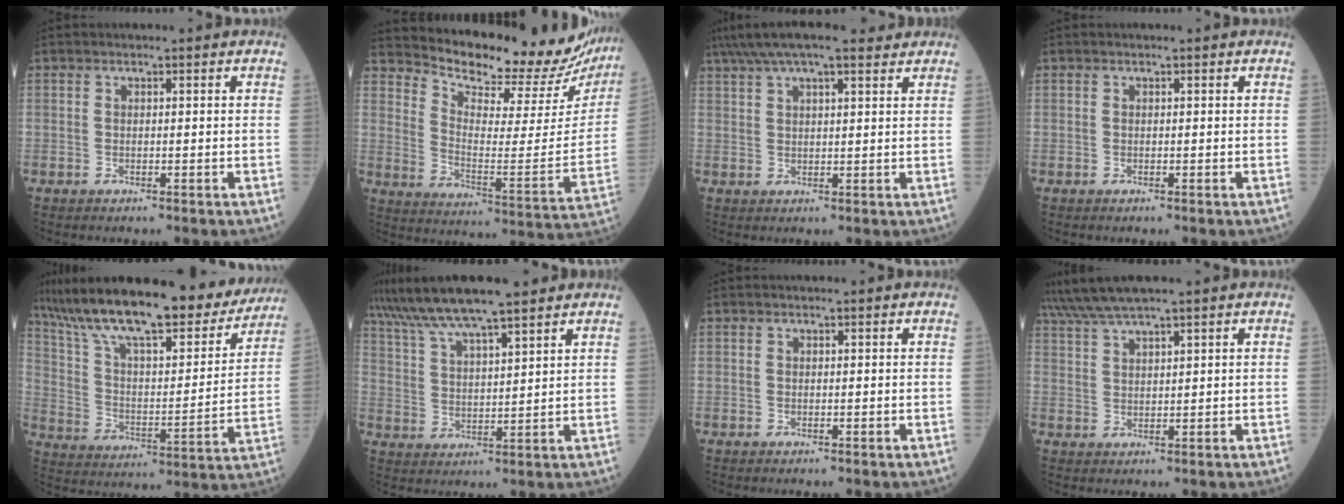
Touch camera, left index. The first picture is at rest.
{"total": 23.2, "force": [22.0, 4.9, 5.6], "torque": [-0.086, -0.087, 0.282]}
{"total": 12.5, "force": [10.2, 2.6, 6.8], "torque": [-0.128, 0.051, 0.159]}
{"total": 0.0}
{"total": 27.8, "force": [22.9, 6.5, 14.3], "torque": [-0.241, 0.002, 0.338]}
{"total": 12.4, "force": [10.1, 1.0, 7.0], "torque": [-0.127, 0.028, 0.179]}
{"total": 0.0}
{"total": 5.7, "force": [4.9, -0.7, 2.7], "torque": [-0.063, 0.028, 0.101]}